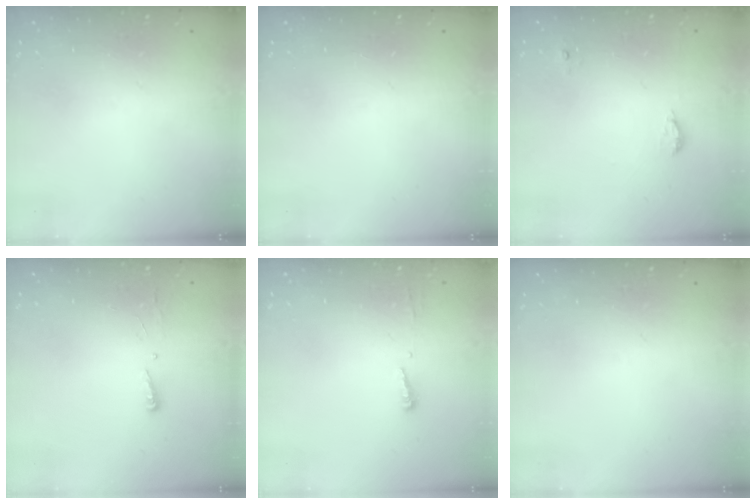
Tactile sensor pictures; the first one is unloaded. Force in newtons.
{"total": 0.0}
{"total": 5.3, "press": 5.0, "slide": 1.7}
{"total": 4.1, "press": 4.0, "slide": 1.0}
{"total": 3.7, "press": 3.7, "slide": 0.5}
{"total": 0.0}